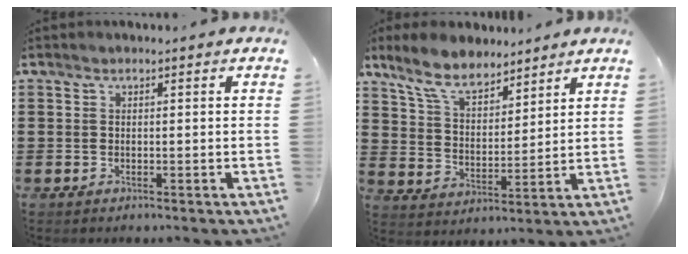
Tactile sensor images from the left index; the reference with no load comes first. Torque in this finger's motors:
{"motor_torque": [0.10, -0.12, 0.05, 0.01]}